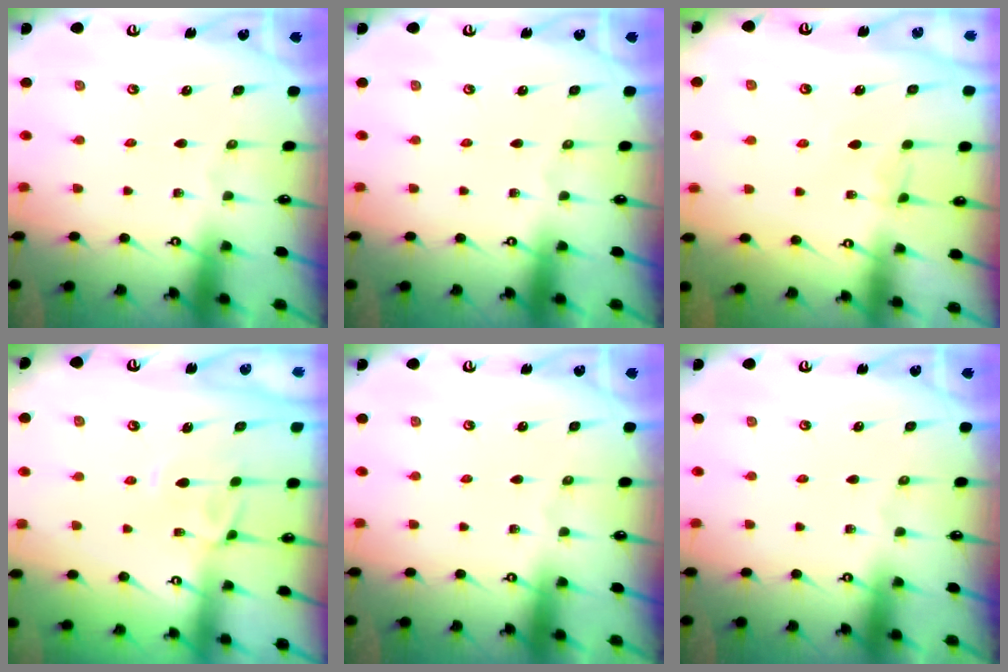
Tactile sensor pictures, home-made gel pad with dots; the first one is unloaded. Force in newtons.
{"total": 0.0}
{"total": 2.7, "press": 2.7, "slide": 0.4}
{"total": 2.7, "press": 2.4, "slide": 1.2}
{"total": 0.0}
{"total": 0.0}